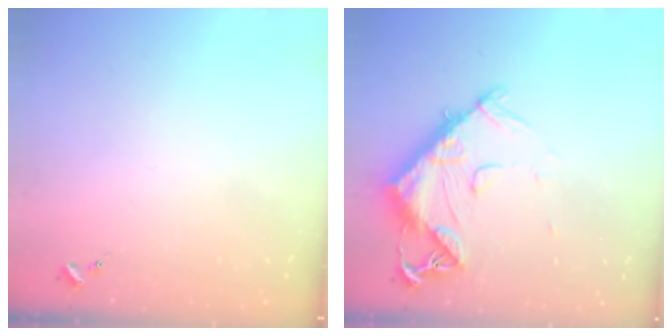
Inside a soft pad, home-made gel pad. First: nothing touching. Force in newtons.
{"total": 13.6, "press": 13.5, "slide": 1.4}